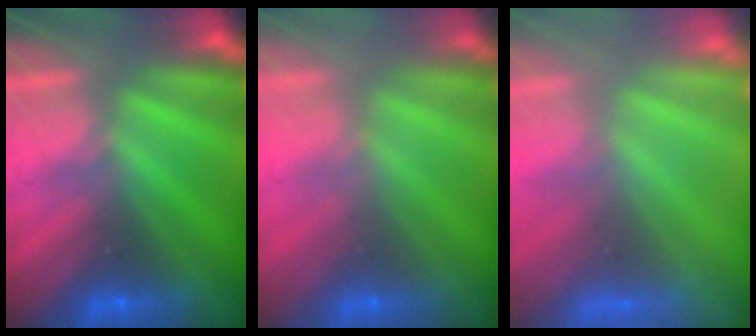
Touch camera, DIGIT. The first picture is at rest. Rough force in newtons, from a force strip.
{"total": 3.0}
{"total": 7.6}